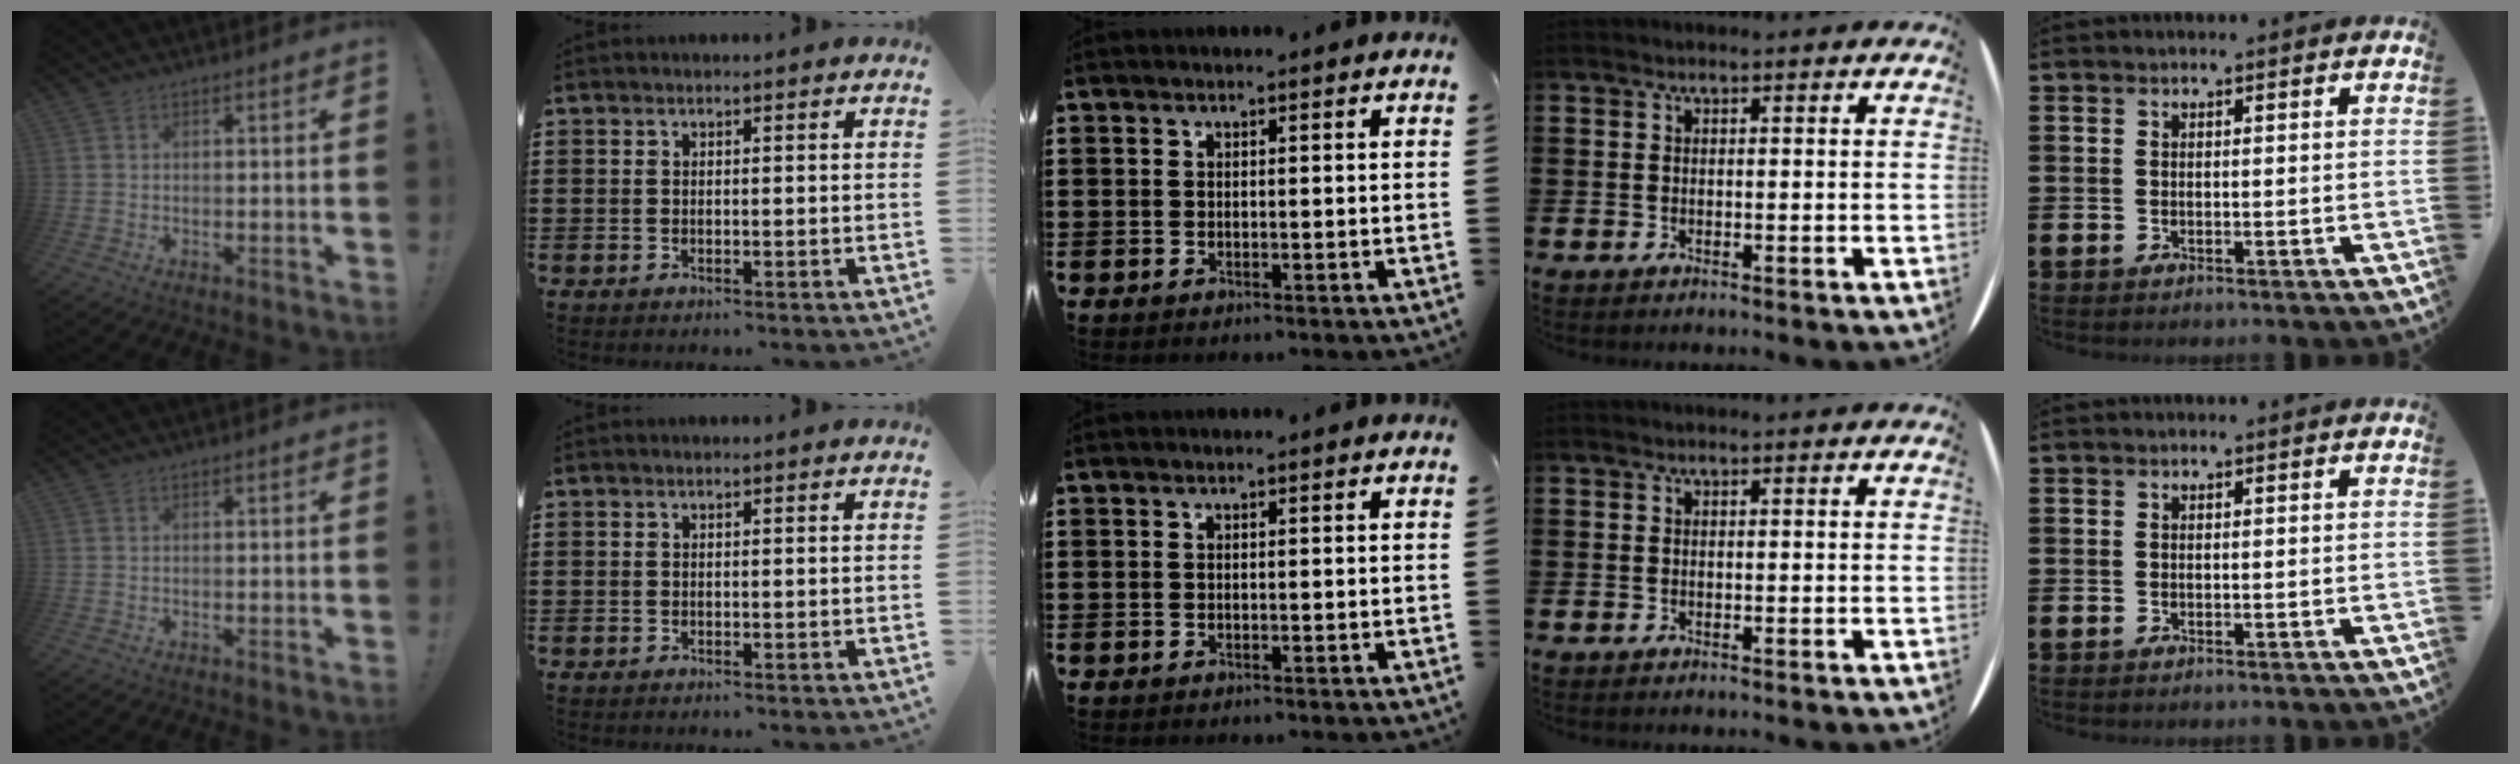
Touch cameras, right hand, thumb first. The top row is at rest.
{}